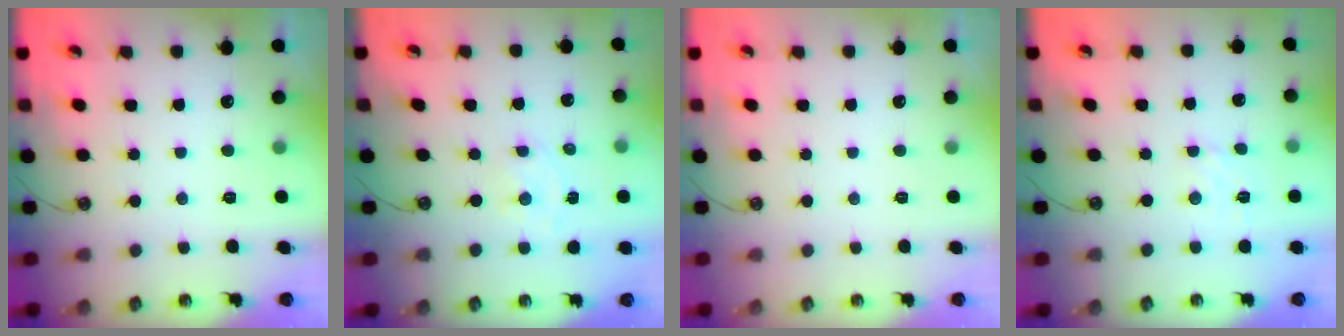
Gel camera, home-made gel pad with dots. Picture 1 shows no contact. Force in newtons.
{"total": 2.6, "press": 2.6, "slide": 0.1}
{"total": 0.0}
{"total": 1.6, "press": 1.5, "slide": 0.5}